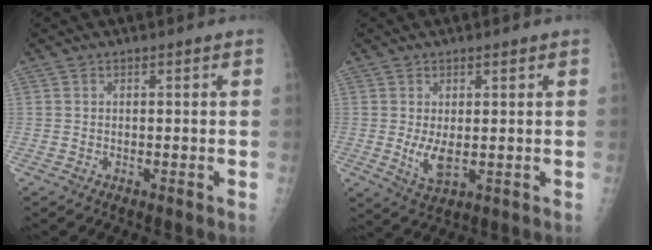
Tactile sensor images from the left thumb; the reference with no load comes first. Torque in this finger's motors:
{"motor_torque": [-0.20, 0.35, -0.02, 0.03, 0.19]}